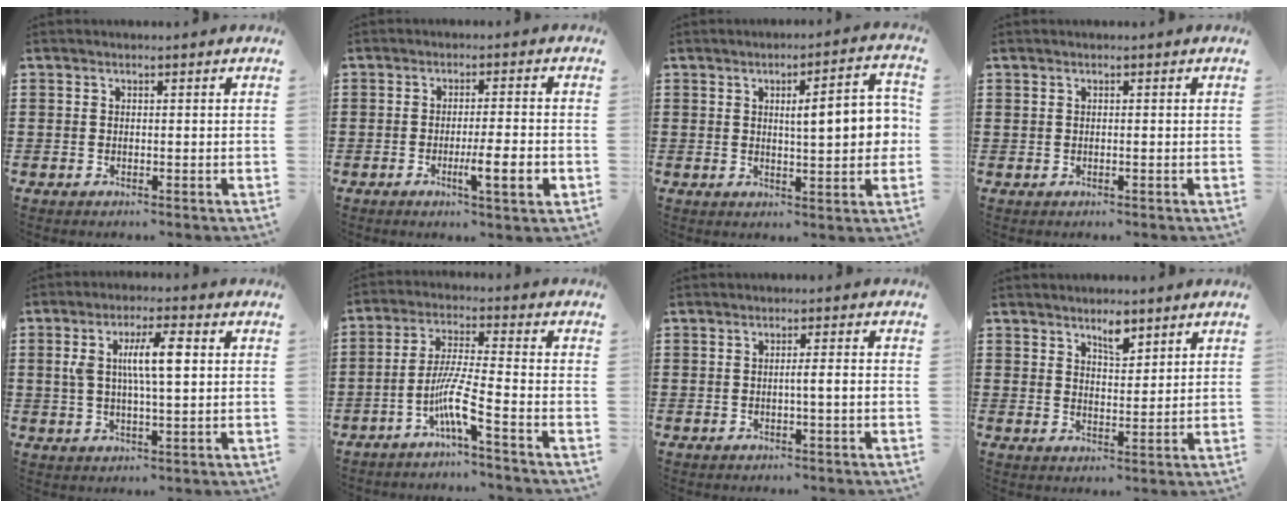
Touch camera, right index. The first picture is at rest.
{"total": 6.7, "force": [-2.1, 0.8, 6.4], "torque": [-0.101, -0.008, -0.032]}
{"total": 7.9, "force": [1.0, 1.7, 7.6], "torque": [-0.118, -0.004, 0.006]}
{"total": 0.0}
{"total": 7.7, "force": [1.4, 2.1, 7.3], "torque": [-0.150, 0.007, 0.018]}
{"total": 7.8, "force": [-4.1, 0.6, 6.7], "torque": [-0.147, -0.012, -0.083]}
{"total": 2.1, "force": [-0.5, -0.2, 2.0], "torque": [-0.034, -0.004, -0.011]}
{"total": 3.6, "force": [2.7, 1.2, 2.0], "torque": [-0.028, -0.002, 0.045]}